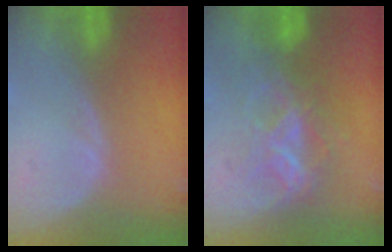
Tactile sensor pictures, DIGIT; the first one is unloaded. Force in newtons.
{"total": 7.3, "press": 6.2, "slide": 3.9}